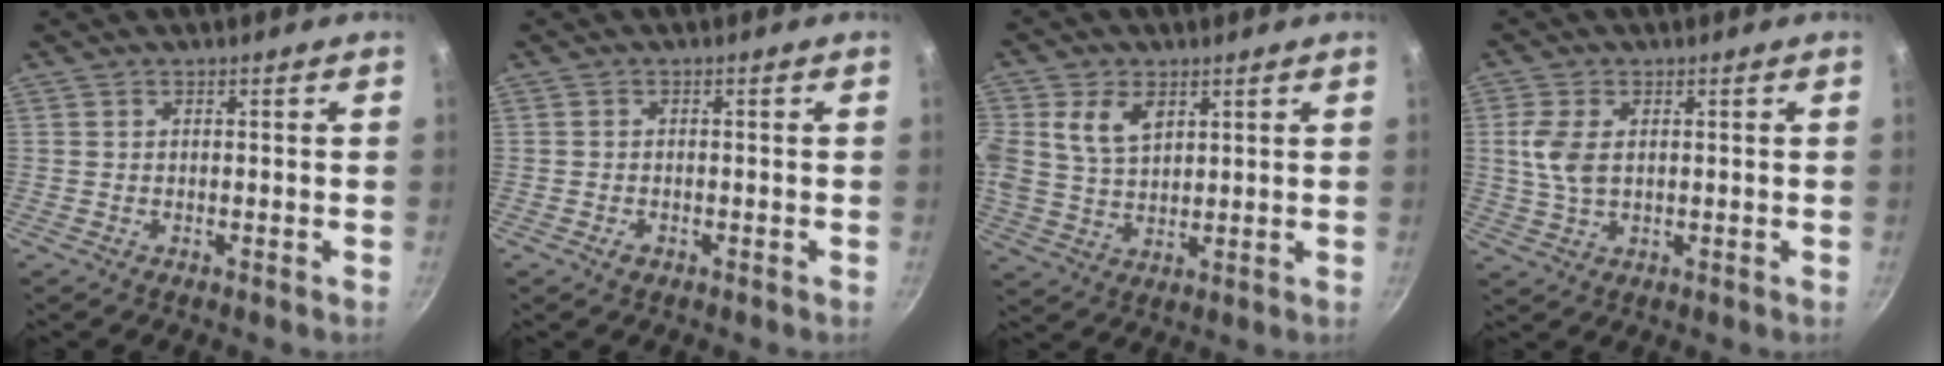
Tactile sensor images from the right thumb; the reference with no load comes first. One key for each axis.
{"total": 1.4, "fx": -0.7, "fy": 0.9, "fz": 0.7, "tx": -0.013, "ty": 0.003, "tz": -0.013}
{"total": 8.8, "fx": 3.3, "fy": 5.9, "fz": 5.7, "tx": -0.104, "ty": -0.009, "tz": 0.063}
{"total": 5.7, "fx": 0.9, "fy": 3.4, "fz": 4.6, "tx": -0.098, "ty": 0.001, "tz": 0.018}